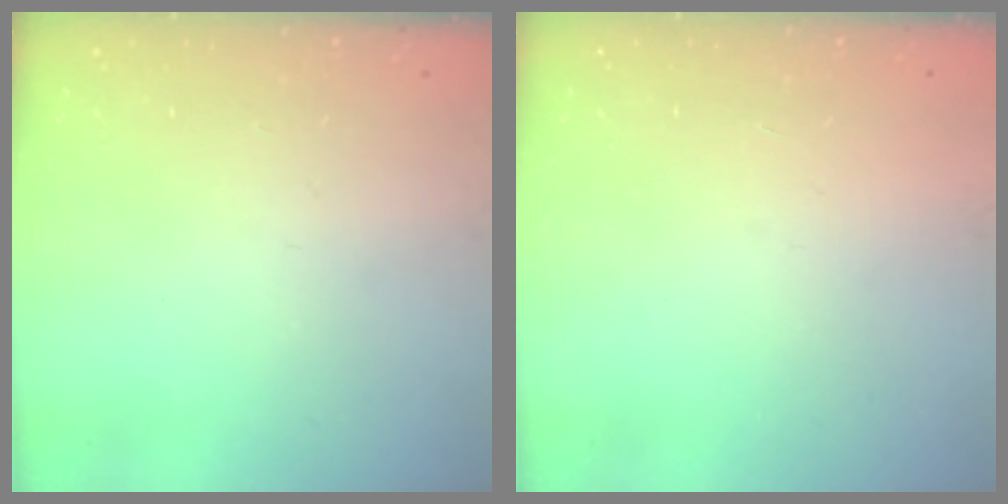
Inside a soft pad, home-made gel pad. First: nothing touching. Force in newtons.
{"total": 1.5, "press": 1.5, "slide": 0.1}